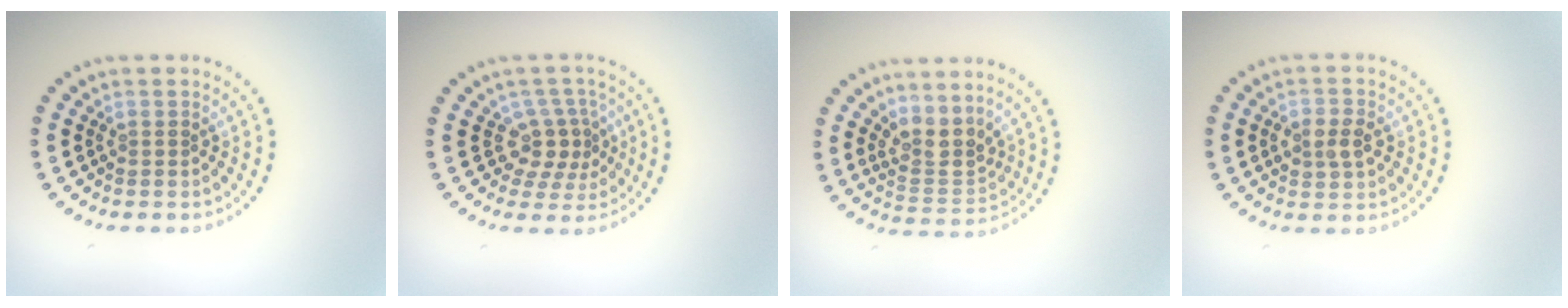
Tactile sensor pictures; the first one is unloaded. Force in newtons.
{"total": 3.0, "press": 2.3, "slide": 1.9}
{"total": 3.2, "press": 2.6, "slide": 1.9}
{"total": 2.4, "press": 2.4, "slide": 0.2}